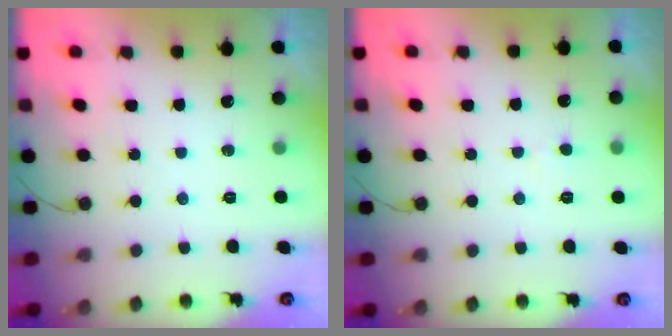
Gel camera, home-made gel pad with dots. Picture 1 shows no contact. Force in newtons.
{"total": 2.6, "press": 2.6, "slide": 0.2}